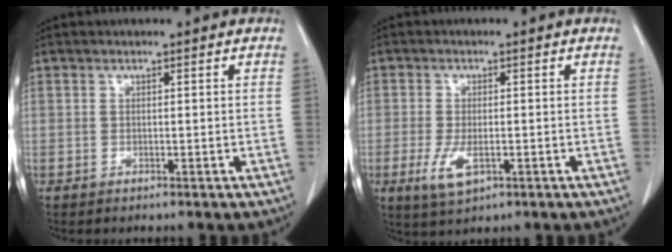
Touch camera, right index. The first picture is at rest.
{"total": 4.7, "force": [-1.6, 1.8, 4.0], "torque": [-0.086, -0.010, -0.023]}